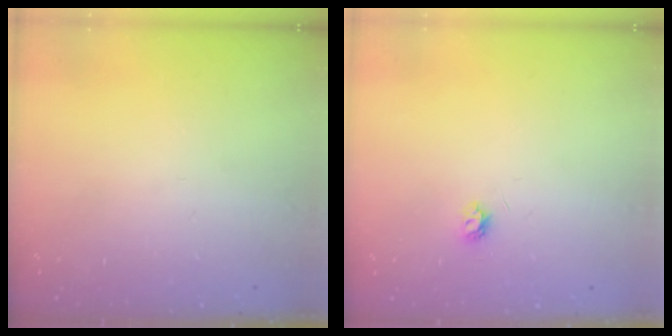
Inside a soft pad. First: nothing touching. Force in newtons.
{"total": 3.9, "press": 3.8, "slide": 0.6}